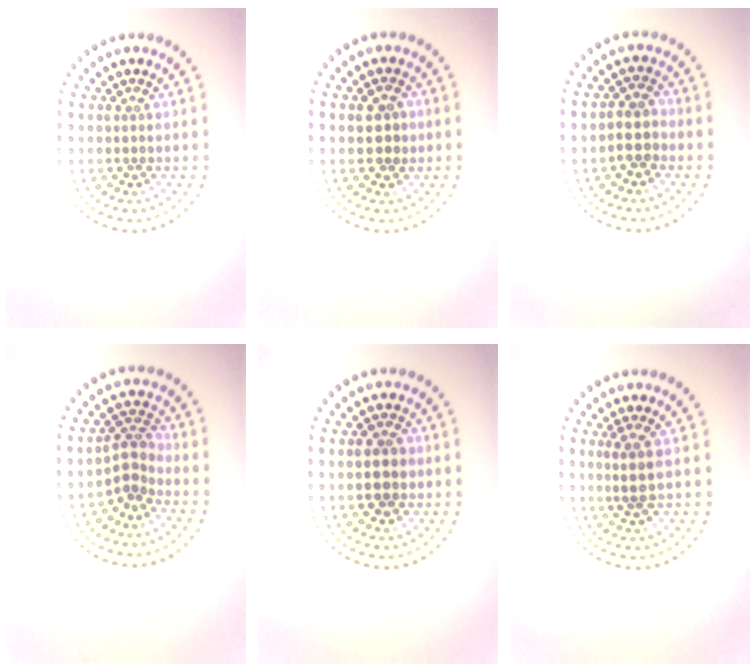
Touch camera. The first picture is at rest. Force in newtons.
{"total": 2.5, "press": 2.5, "slide": 0.1}
{"total": 2.5, "press": 2.2, "slide": 1.1}
{"total": 2.4, "press": 2.0, "slide": 1.3}
{"total": 2.6, "press": 2.6, "slide": 0.2}
{"total": 1.9, "press": 1.3, "slide": 1.4}